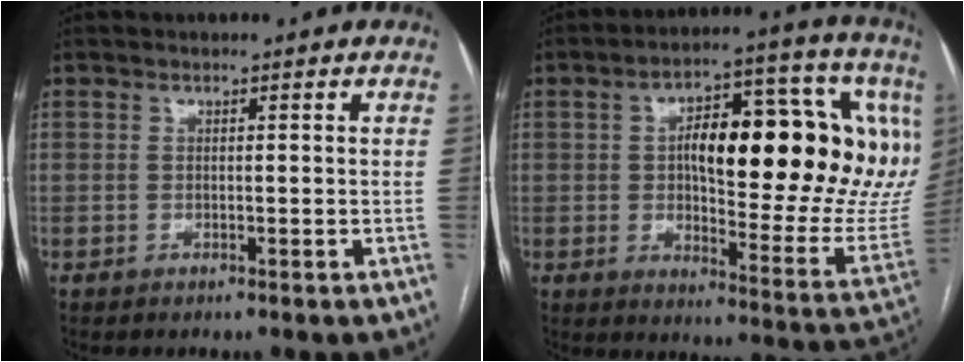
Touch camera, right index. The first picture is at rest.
{"total": 27.4, "force": [6.3, 8.3, 25.3], "torque": [-0.277, 0.051, 0.101]}